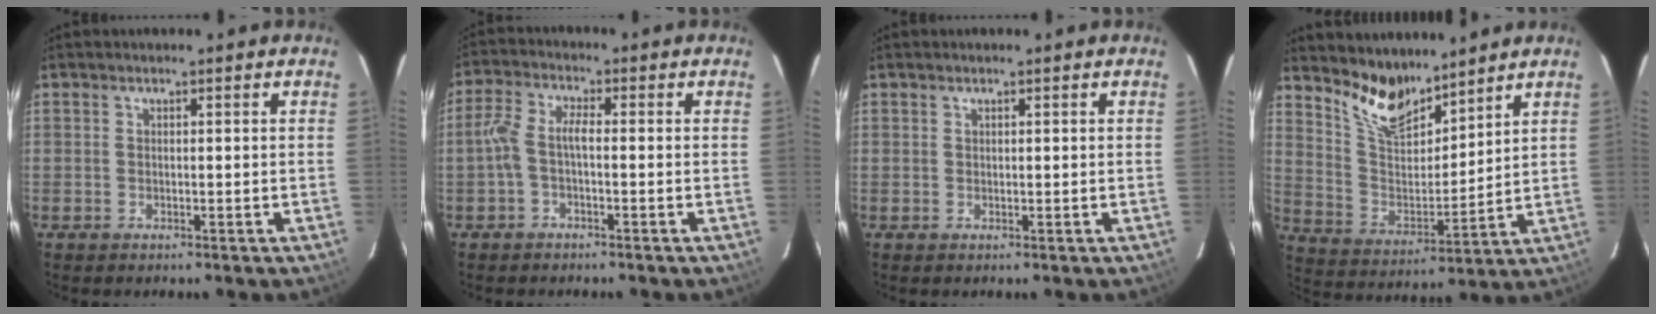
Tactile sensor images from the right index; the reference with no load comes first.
{"total": 4.2, "force": [-1.2, 1.4, 3.8], "torque": [-0.089, 0.013, -0.026]}
{"total": 0.5, "force": [0.3, 0.5, 0.0], "torque": [0.002, 0.003, 0.005]}
{"total": 11.4, "force": [9.6, 4.1, 4.7], "torque": [-0.100, -0.001, 0.187]}